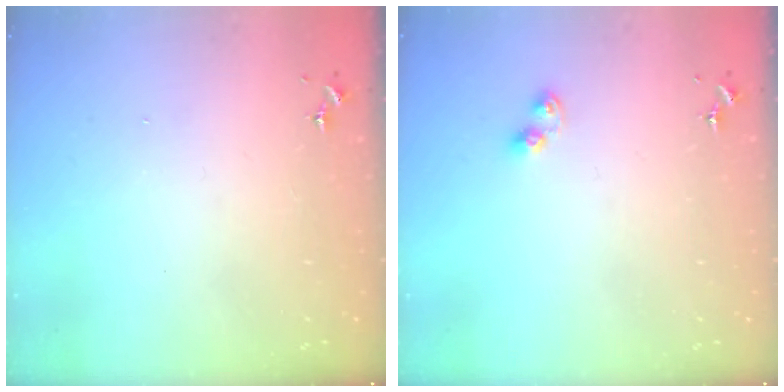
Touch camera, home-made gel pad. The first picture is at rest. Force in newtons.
{"total": 4.1, "press": 4.1, "slide": 0.4}